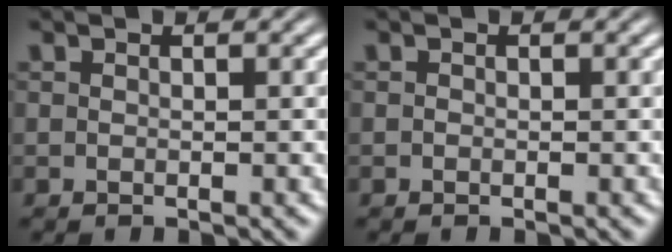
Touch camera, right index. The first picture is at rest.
{"total": 0.7, "force": [-0.2, -0.7, -0.1], "torque": [0.006, -0.004, -0.001]}